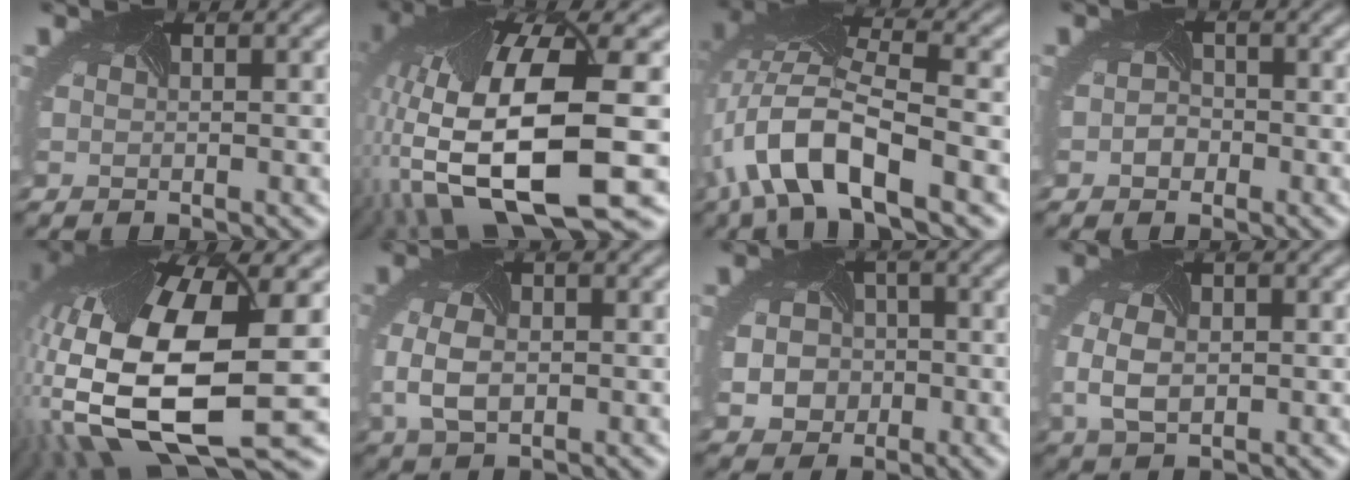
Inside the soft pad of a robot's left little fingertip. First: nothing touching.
{"total": 15.2, "force": [-1.7, 5.6, 14.0], "torque": [-0.301, -0.038, -0.002]}
{"total": 9.3, "force": [-4.6, 3.0, 7.5], "torque": [-0.163, 0.004, -0.083]}
{"total": 1.0, "force": [-0.8, 0.6, 0.0], "torque": [-0.012, -0.005, -0.010]}
{"total": 16.9, "force": [-2.1, 7.5, 15.0], "torque": [-0.339, -0.033, -0.027]}
{"total": 3.6, "force": [-0.8, 2.2, 2.7], "torque": [-0.079, -0.011, -0.006]}
{"total": 4.2, "force": [-1.0, 3.6, 1.9], "torque": [-0.032, -0.010, -0.008]}
{"total": 3.1, "force": [-0.6, 1.9, 2.4], "torque": [-0.071, -0.009, -0.003]}